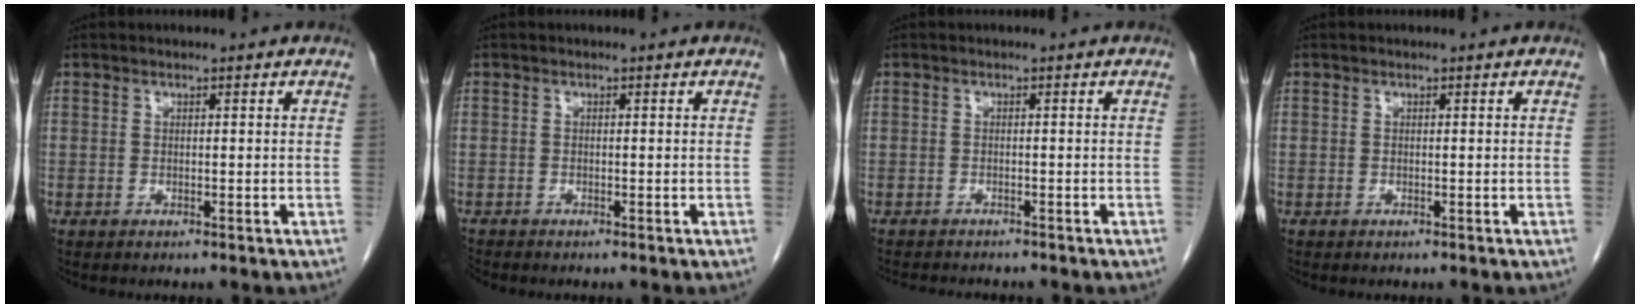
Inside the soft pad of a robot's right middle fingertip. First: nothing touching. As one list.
[{"total": 0.7, "force": [-0.7, -0.1, -0.1], "torque": [-0.003, -0.006, -0.016]}, {"total": 4.9, "force": [-4.5, 1.1, 1.6], "torque": [-0.021, -0.008, -0.065]}, {"total": 0.0}]